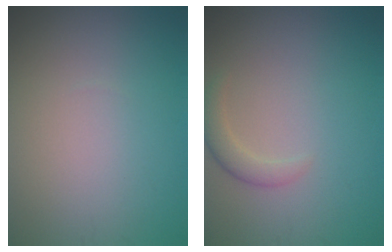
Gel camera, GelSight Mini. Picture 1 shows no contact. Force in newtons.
{"total": 1.7, "press": 1.7, "slide": 0.1}